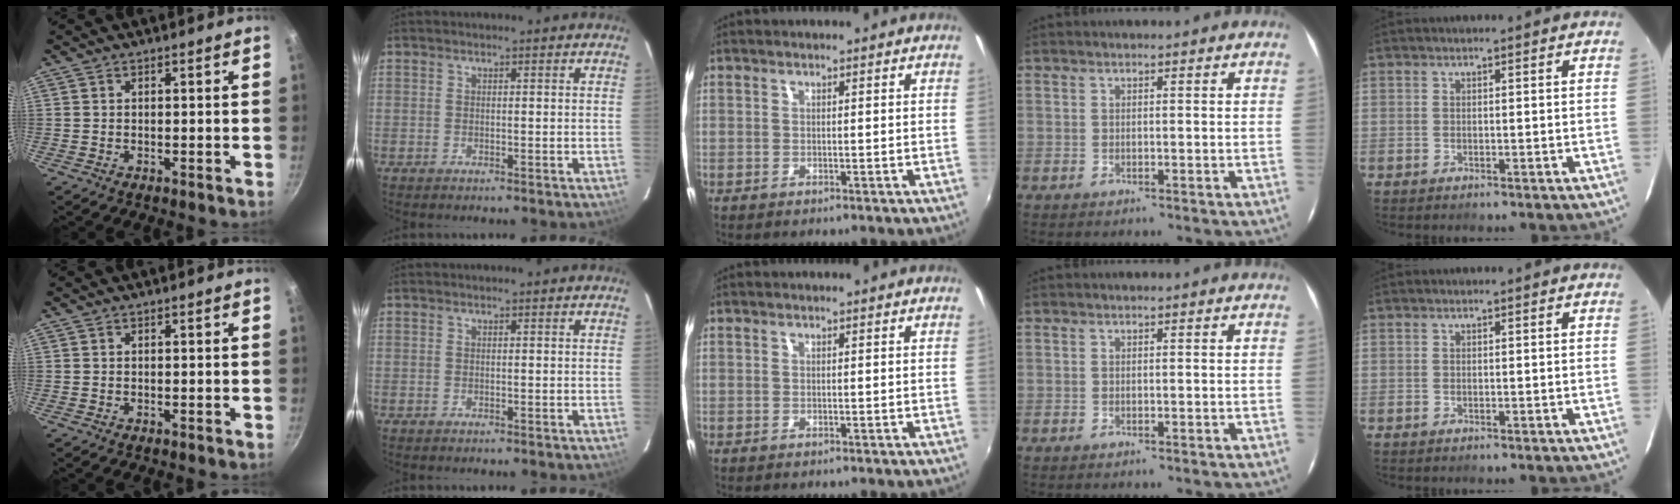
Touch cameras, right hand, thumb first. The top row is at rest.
{}